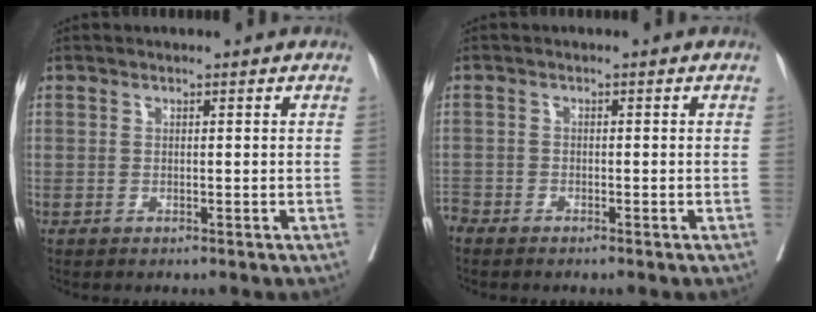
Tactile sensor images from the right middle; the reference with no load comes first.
{"total": 1.9, "force": [-1.8, 0.4, 0.1], "torque": [-0.006, -0.004, -0.034]}